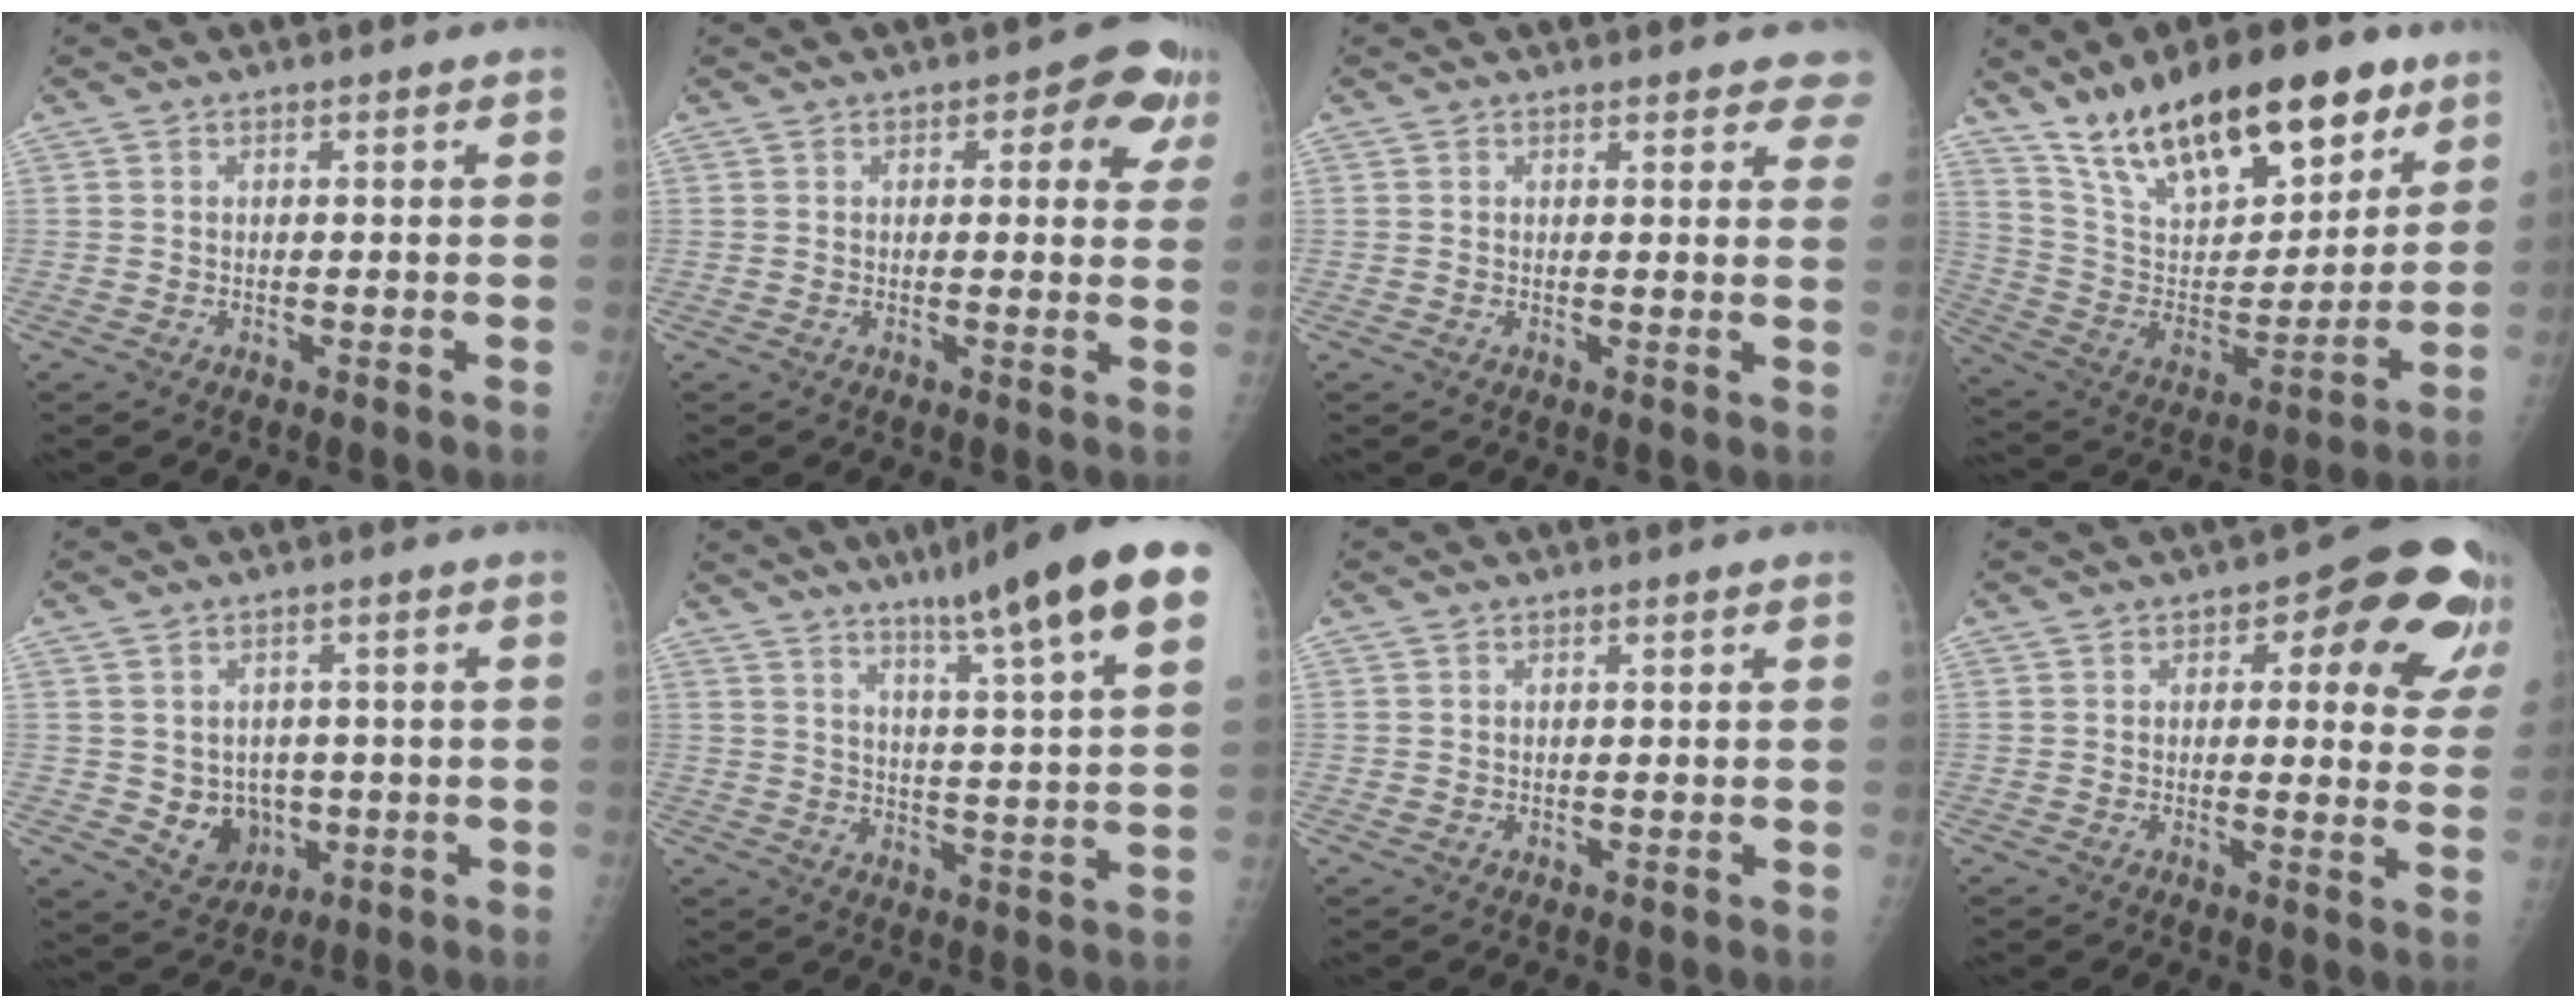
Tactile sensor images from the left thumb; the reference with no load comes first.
{"total": 7.5, "force": [3.1, 3.8, 5.6], "torque": [-0.022, -0.003, 0.025]}
{"total": 5.7, "force": [4.8, 1.8, 2.4], "torque": [0.007, -0.016, 0.041]}
{"total": 25.9, "force": [16.9, 10.8, 16.5], "torque": [-0.234, -0.046, 0.291]}
{"total": 7.3, "force": [-0.8, 6.3, 3.7], "torque": [-0.020, 0.000, 0.005]}
{"total": 19.2, "force": [11.7, 1.3, 15.2], "torque": [-0.209, -0.032, 0.158]}
{"total": 0.6, "force": [0.1, 0.5, 0.3], "torque": [-0.002, 0.000, 0.003]}
{"total": 15.3, "force": [7.1, 6.8, 11.7], "torque": [-0.086, -0.021, 0.072]}